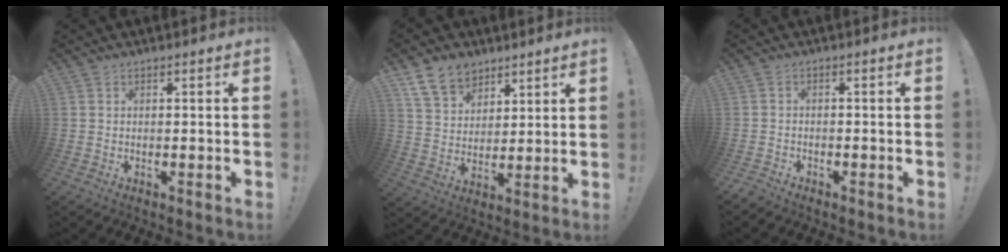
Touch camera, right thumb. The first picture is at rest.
{"total": 11.2, "force": [7.6, 7.5, 3.2], "torque": [-0.055, -0.046, 0.150]}
{"total": 1.6, "force": [-1.5, 0.6, 0.0], "torque": [0.004, 0.009, -0.027]}